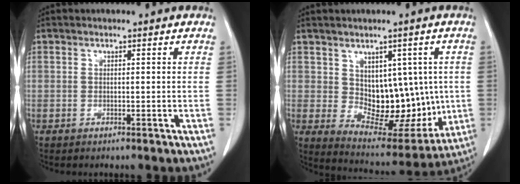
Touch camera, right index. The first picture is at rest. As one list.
[{"total": 12.4, "force": [0.9, 7.5, 9.9], "torque": [-0.117, 0.012, 0.044]}]